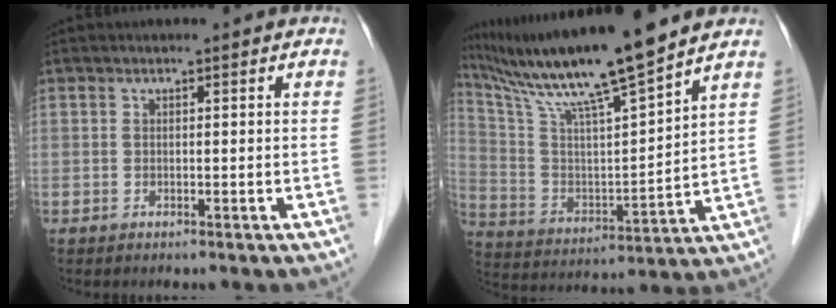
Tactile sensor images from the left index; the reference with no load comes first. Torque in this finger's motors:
{"motor_torque": [0.70, -0.85, 0.84, 0.19]}